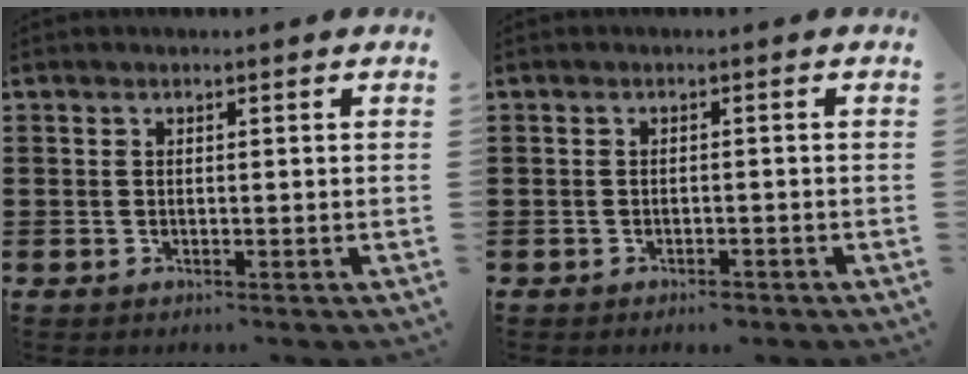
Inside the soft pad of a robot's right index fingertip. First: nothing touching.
{"total": 1.3, "force": [-1.2, 0.1, 0.3], "torque": [-0.012, -0.004, -0.024]}